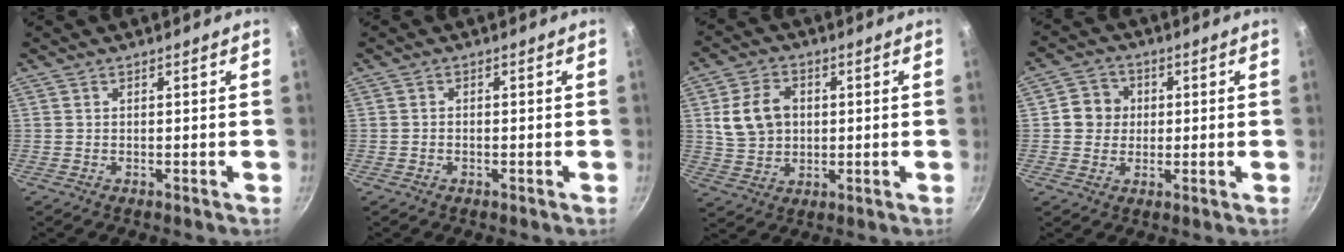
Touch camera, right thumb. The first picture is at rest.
{"total": 0.7, "force": [-0.4, 0.4, 0.4], "torque": [-0.011, 0.004, -0.009]}
{"total": 9.7, "force": [1.5, 7.5, 6.0], "torque": [-0.092, 0.007, 0.027]}
{"total": 5.9, "force": [0.7, 5.5, 1.9], "torque": [0.002, 0.005, -0.001]}